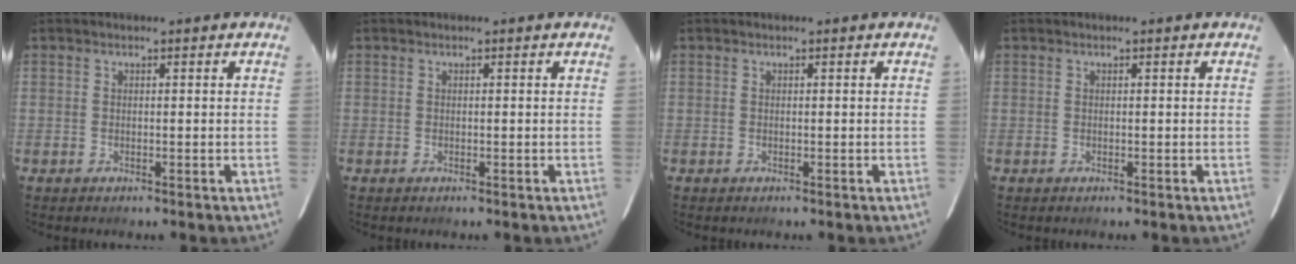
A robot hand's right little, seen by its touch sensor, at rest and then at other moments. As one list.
[{"total": 0.0}, {"total": 0.0}, {"total": 0.0}]